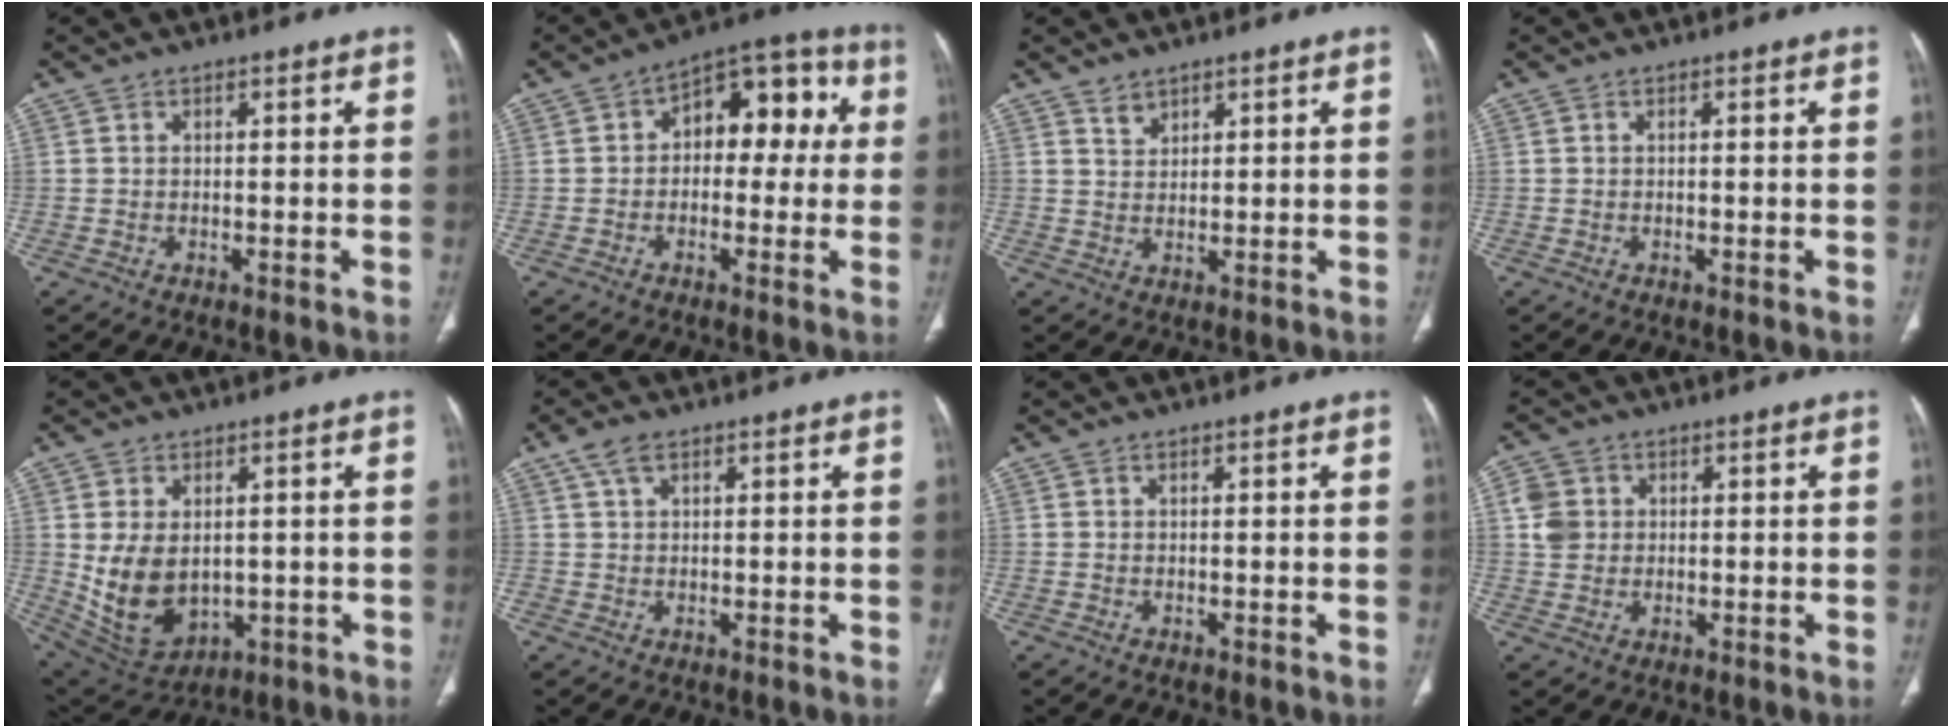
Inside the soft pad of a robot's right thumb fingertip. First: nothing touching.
{"total": 12.6, "force": [1.7, 7.8, 9.8], "torque": [-0.080, 0.044, 0.011]}
{"total": 2.3, "force": [1.8, 1.3, 0.5], "torque": [0.005, -0.014, 0.032]}
{"total": 0.6, "force": [-0.2, 0.0, 0.6], "torque": [-0.011, -0.001, -0.003]}
{"total": 11.9, "force": [-0.1, 8.1, 8.6], "torque": [-0.141, -0.009, 0.028]}
{"total": 2.9, "force": [1.6, 1.7, 1.8], "torque": [-0.034, 0.006, 0.034]}
{"total": 0.0}
{"total": 4.8, "force": [1.1, 4.3, 2.0], "torque": [-0.024, 0.001, 0.020]}